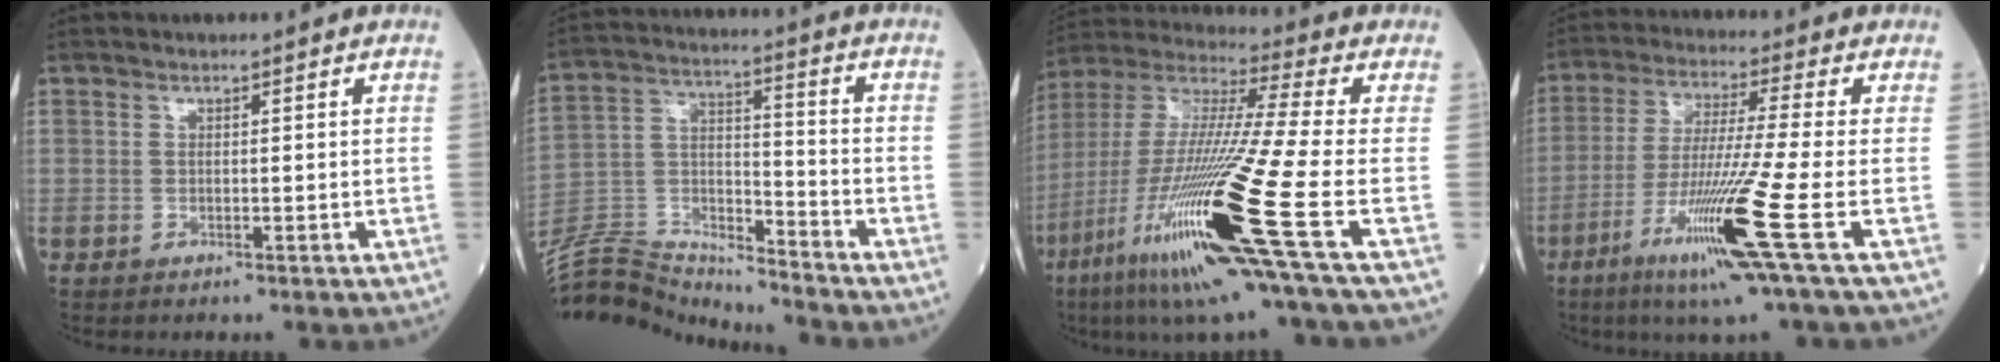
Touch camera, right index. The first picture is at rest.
{"total": 14.1, "force": [-14.1, 0.6, 0.3], "torque": [-0.015, 0.046, -0.259]}
{"total": 24.6, "force": [-9.5, -0.1, 22.7], "torque": [-0.456, -0.050, -0.181]}
{"total": 13.8, "force": [-5.6, -2.3, 12.4], "torque": [-0.242, -0.038, -0.109]}